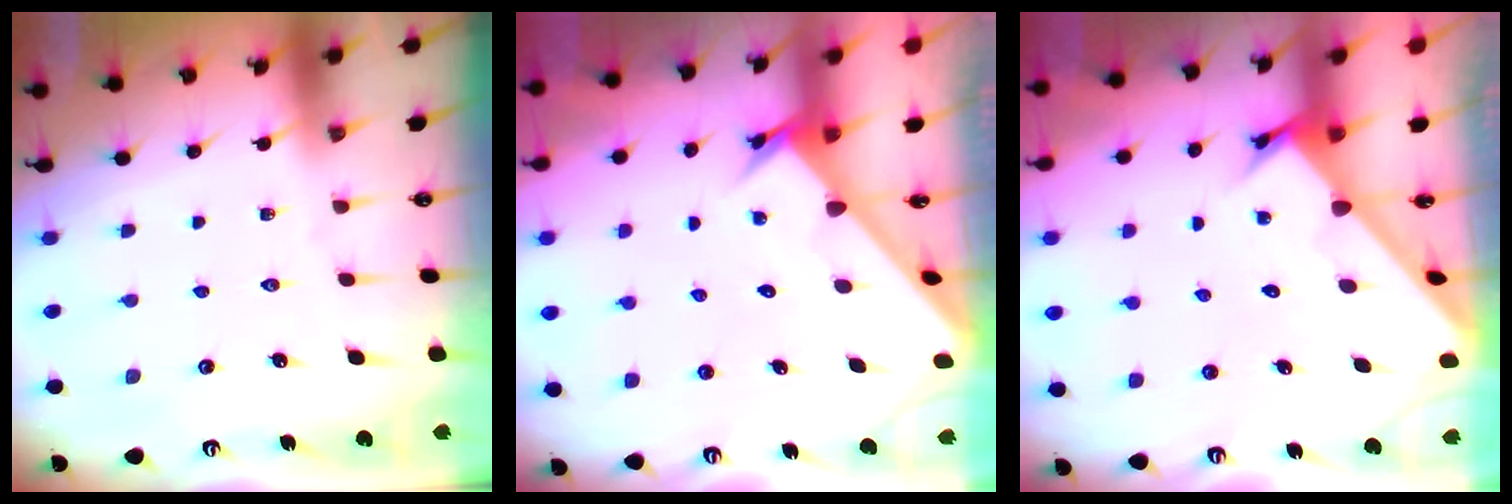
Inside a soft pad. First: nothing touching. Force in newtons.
{"total": 2.5, "press": 2.5, "slide": 0.2}
{"total": 2.4, "press": 2.4, "slide": 0.2}